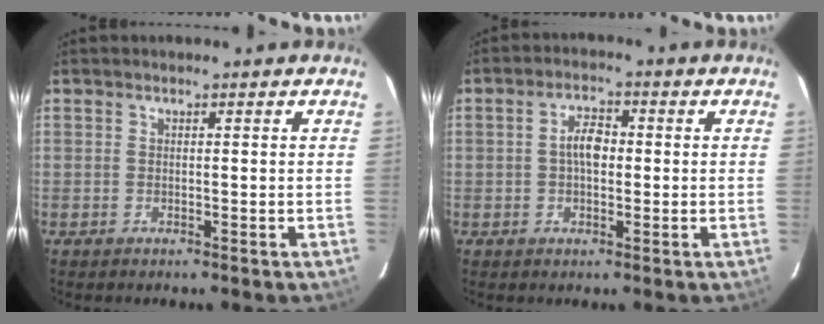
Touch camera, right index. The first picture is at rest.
{"total": 4.4, "force": [0.0, 2.4, 3.6], "torque": [-0.067, 0.012, 0.001]}